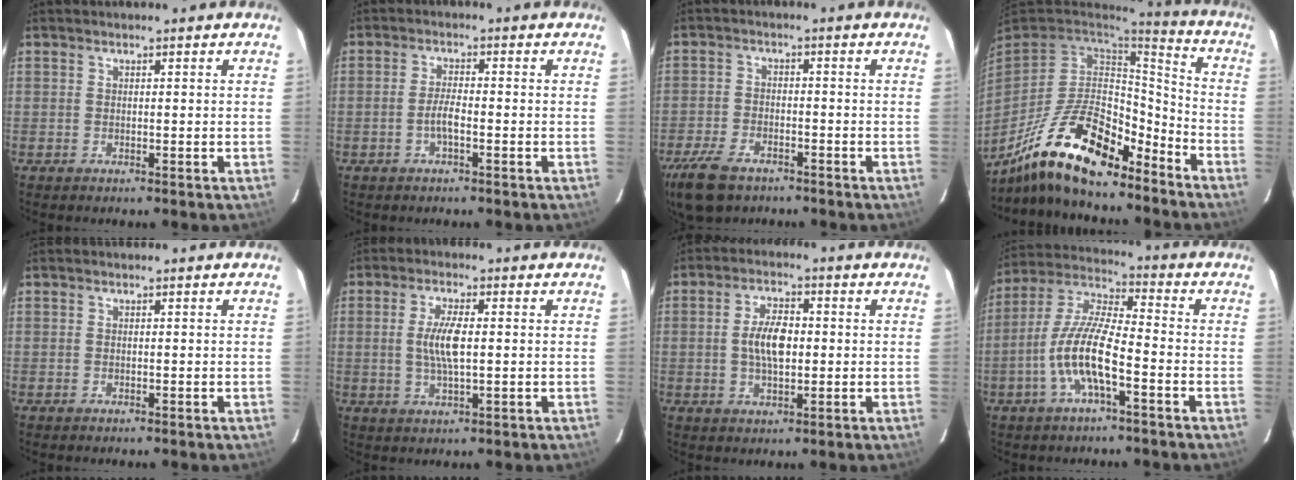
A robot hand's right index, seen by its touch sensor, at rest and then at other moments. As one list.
[{"total": 2.8, "force": [-1.3, 0.6, 2.4], "torque": [-0.051, 0.002, -0.023]}, {"total": 9.6, "force": [-6.7, 4.9, 4.9], "torque": [-0.133, -0.012, -0.127]}, {"total": 20.5, "force": [-14.9, 7.2, 12.2], "torque": [-0.248, -0.010, -0.261]}, {"total": 0.0}, {"total": 6.0, "force": [0.3, 1.6, 5.8], "torque": [-0.111, 0.000, 0.006]}, {"total": 6.7, "force": [0.0, 3.3, 5.9], "torque": [-0.111, 0.007, 0.001]}, {"total": 11.5, "force": [-4.4, 2.6, 10.3], "torque": [-0.217, 0.000, -0.086]}]